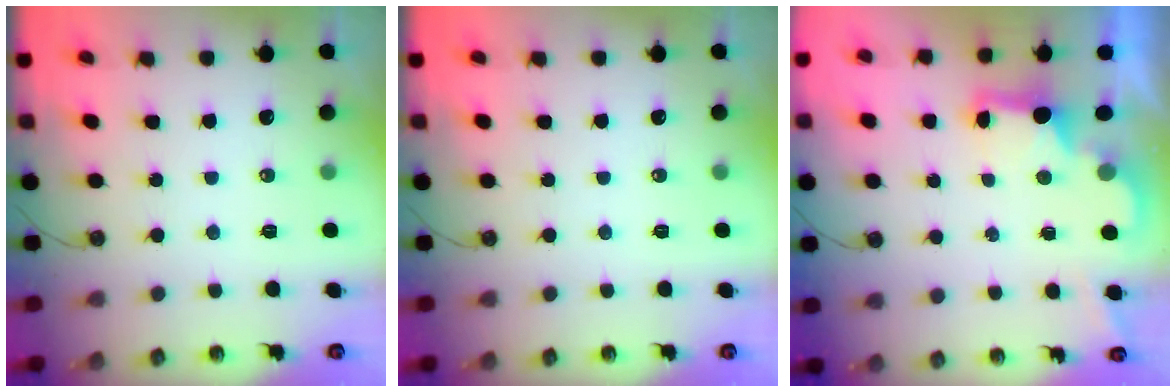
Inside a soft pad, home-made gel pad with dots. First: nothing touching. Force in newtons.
{"total": 0.0}
{"total": 2.4, "press": 2.3, "slide": 0.7}